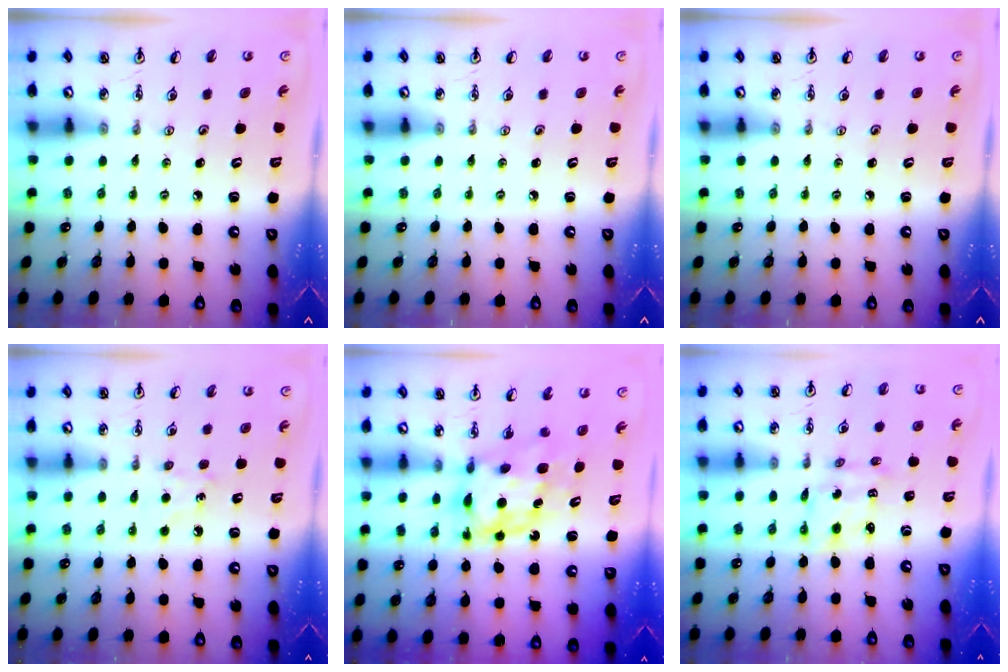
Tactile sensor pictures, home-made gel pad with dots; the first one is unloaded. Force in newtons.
{"total": 0.0}
{"total": 0.0}
{"total": 4.4, "press": 4.4, "slide": 0.6}
{"total": 7.7, "press": 7.7, "slide": 0.7}
{"total": 2.8, "press": 2.8, "slide": 0.3}